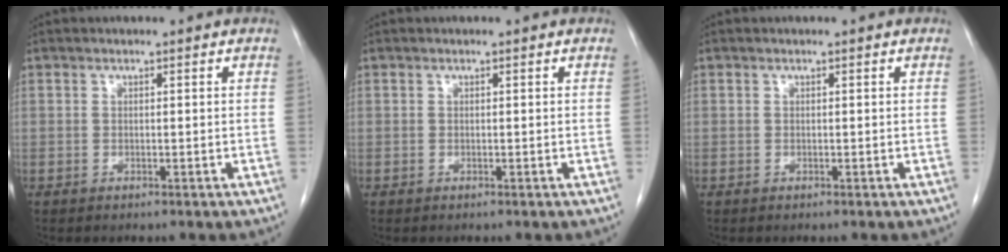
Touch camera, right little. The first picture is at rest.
{"total": 0.0}
{"total": 0.0}